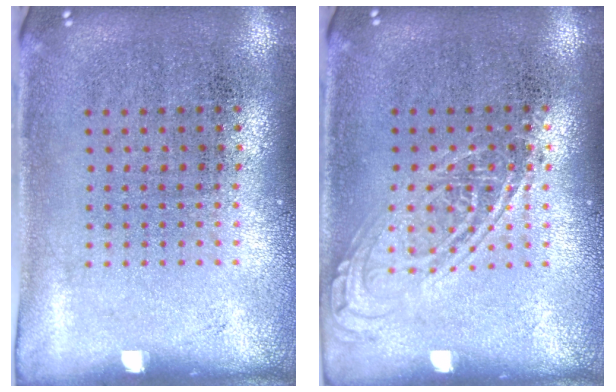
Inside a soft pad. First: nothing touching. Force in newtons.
{"total": 2.2, "press": 2.2, "slide": 0.2}